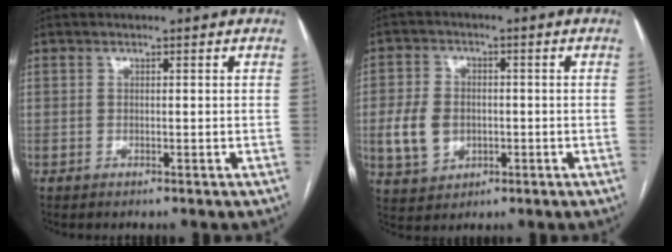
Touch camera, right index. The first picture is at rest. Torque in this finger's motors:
{"motor_torque": [0.91, -0.04, 0.33, 0.05]}